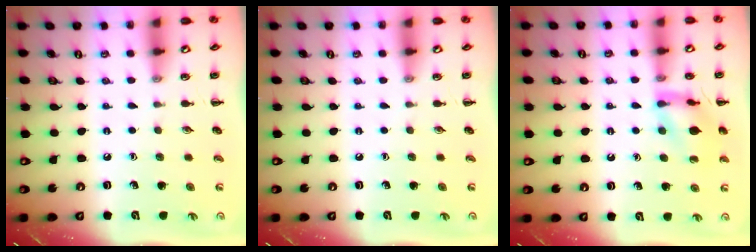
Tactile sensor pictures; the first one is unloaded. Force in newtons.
{"total": 0.0}
{"total": 12.8, "press": 12.8, "slide": 0.9}